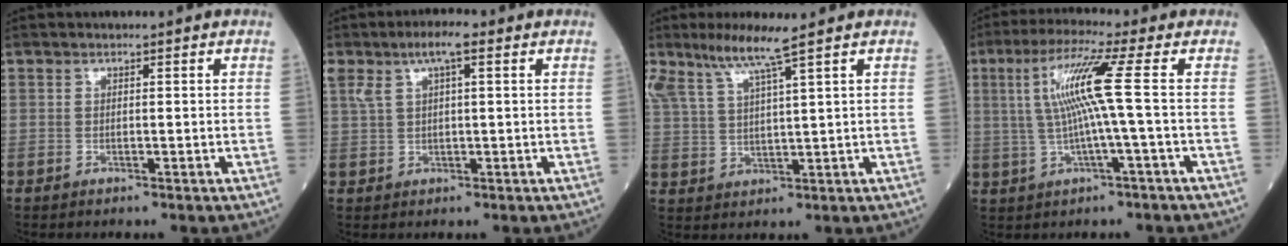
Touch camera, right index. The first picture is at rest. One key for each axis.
{"total": 5.4, "fx": 3.0, "fy": 1.2, "fz": 4.4, "tx": -0.092, "ty": 0.023, "tz": 0.056}
{"total": 7.4, "fx": 5.3, "fy": -0.8, "fz": 5.1, "tx": -0.106, "ty": 0.005, "tz": 0.104}
{"total": 8.8, "fx": 1.0, "fy": -1.4, "fz": 8.6, "tx": -0.172, "ty": 0.014, "tz": 0.023}